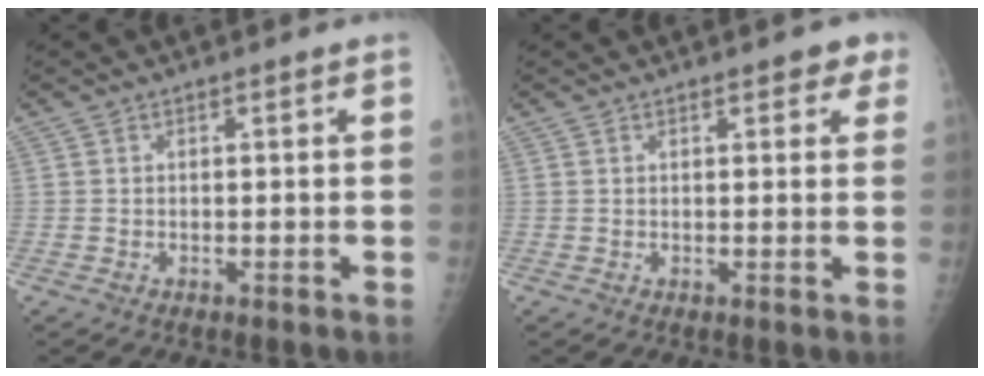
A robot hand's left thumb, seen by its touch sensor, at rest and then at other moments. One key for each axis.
{"total": 3.7, "fx": 2.2, "fy": 1.6, "fz": 2.5, "tx": -0.010, "ty": -0.005, "tz": 0.021}